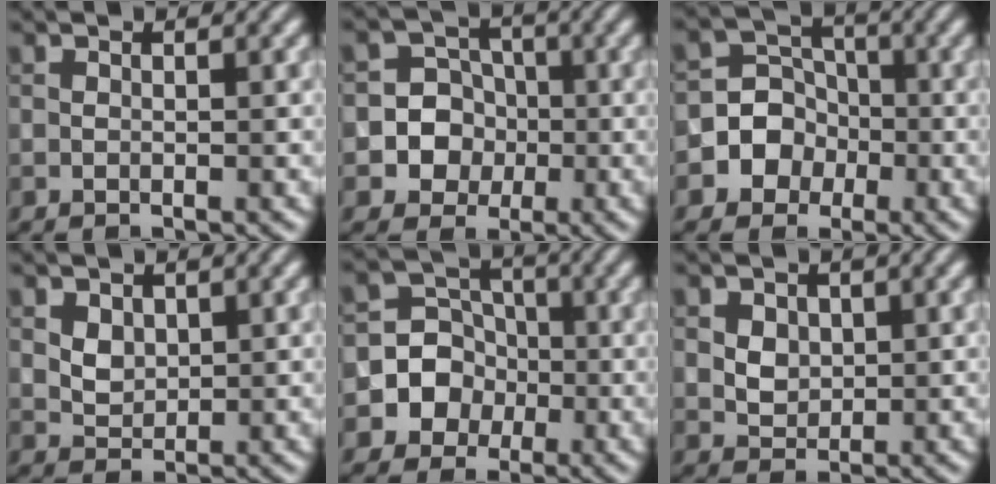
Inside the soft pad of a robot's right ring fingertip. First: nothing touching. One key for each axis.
{"total": 7.2, "fx": -1.4, "fy": 6.9, "fz": 1.3, "tx": -0.016, "ty": 0.024, "tz": -0.047}
{"total": 6.8, "fx": -2.5, "fy": 6.3, "fz": 1.1, "tx": -0.004, "ty": 0.016, "tz": -0.068}
{"total": 1.7, "fx": 0.7, "fy": 1.3, "fz": 0.9, "tx": -0.020, "ty": -0.002, "tz": 0.014}
{"total": 7.6, "fx": -2.5, "fy": 7.1, "fz": 1.2, "tx": -0.007, "ty": 0.016, "tz": -0.067}
{"total": 2.5, "fx": 0.9, "fy": 1.9, "fz": 1.4, "tx": -0.032, "ty": 0.006, "tz": 0.021}